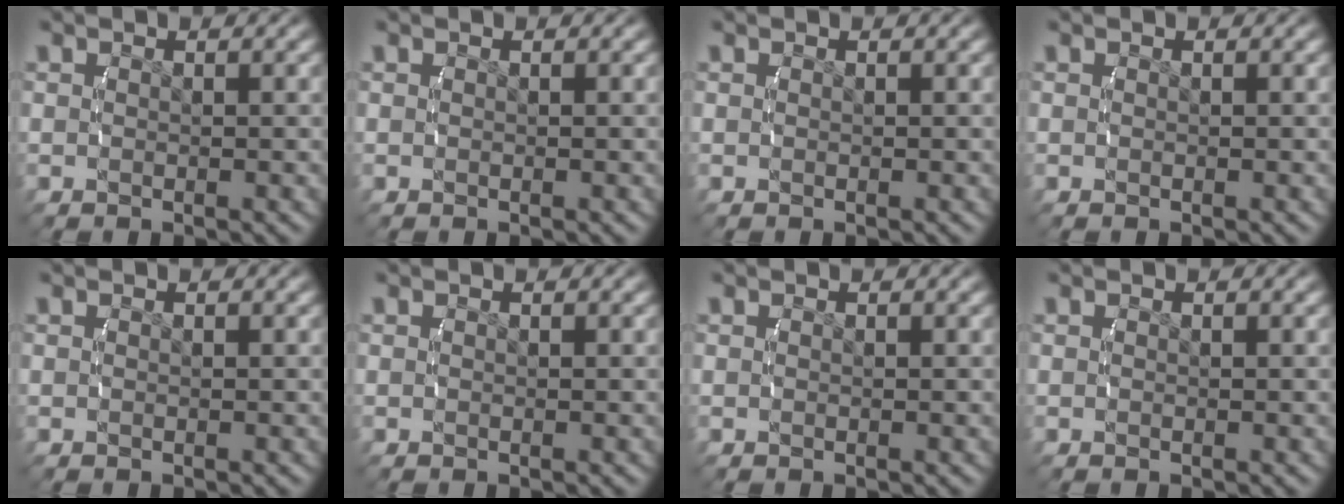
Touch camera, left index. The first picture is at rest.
{"total": 0.0}
{"total": 0.0}
{"total": 0.0}
{"total": 0.0}
{"total": 0.0}
{"total": 0.0}
{"total": 0.0}